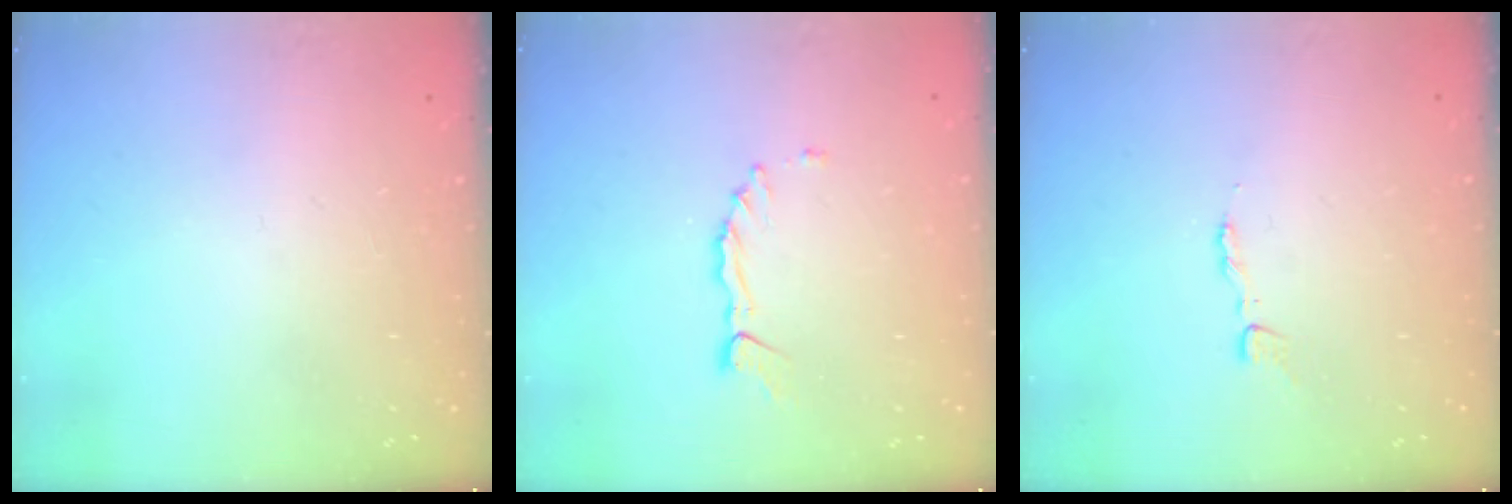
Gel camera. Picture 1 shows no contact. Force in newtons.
{"total": 1.4, "press": 1.4, "slide": 0.2}
{"total": 2.5, "press": 2.5, "slide": 0.3}